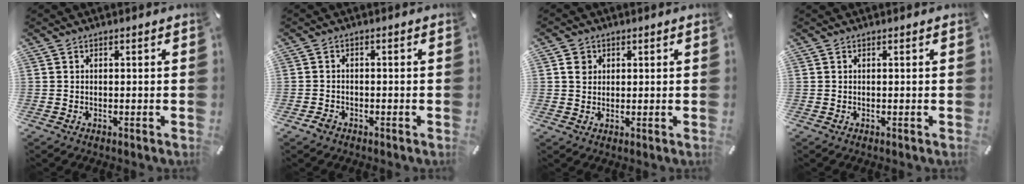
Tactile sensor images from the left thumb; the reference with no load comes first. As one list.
[{"total": 1.8, "force": [-1.3, 1.0, 0.5], "torque": [-0.010, 0.006, -0.028]}, {"total": 2.8, "force": [0.9, 2.6, 0.7], "torque": [-0.004, -0.001, 0.013]}, {"total": 0.0}]